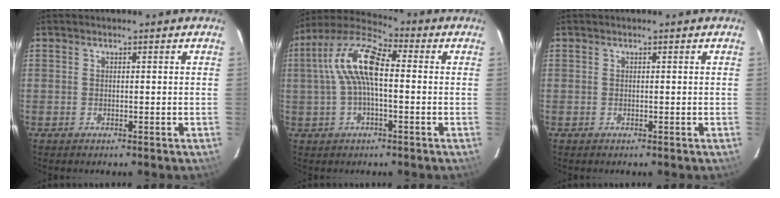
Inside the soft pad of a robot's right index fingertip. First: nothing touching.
{"total": 11.8, "force": [0.7, 4.5, 10.9], "torque": [-0.219, 0.027, 0.006]}
{"total": 0.0}